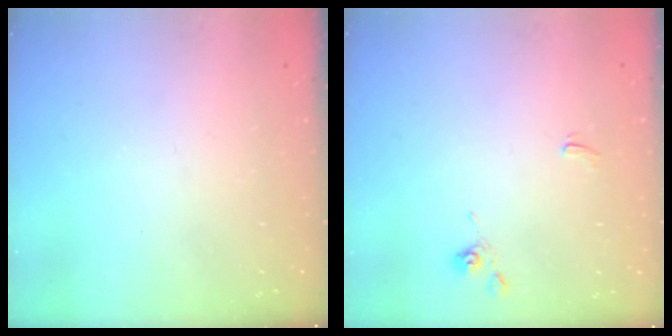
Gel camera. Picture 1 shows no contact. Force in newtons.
{"total": 0.6, "press": 0.5, "slide": 0.3}